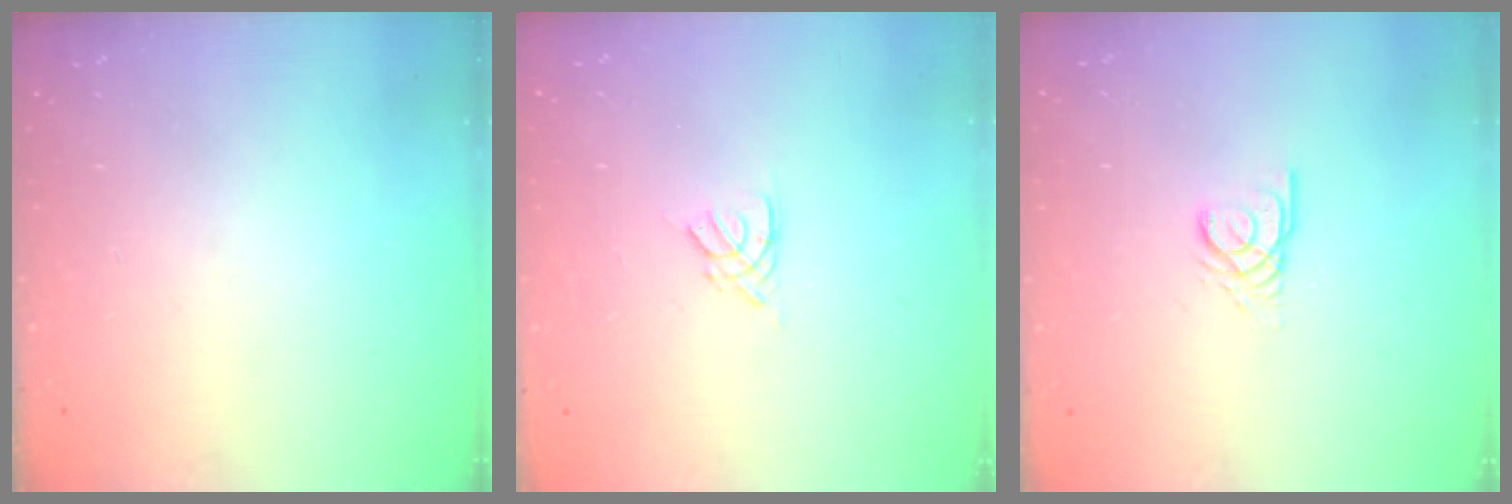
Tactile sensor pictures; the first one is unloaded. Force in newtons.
{"total": 2.8, "press": 2.7, "slide": 0.5}
{"total": 2.6, "press": 2.6, "slide": 0.1}